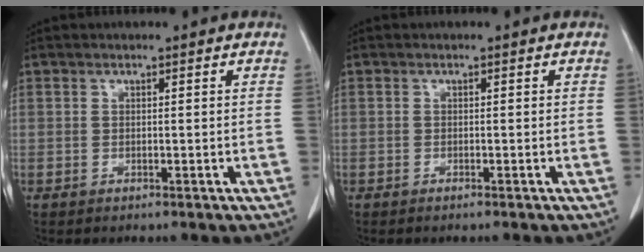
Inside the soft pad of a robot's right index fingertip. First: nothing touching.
{"total": 0.5, "force": [-0.5, 0.0, 0.3], "torque": [-0.009, -0.001, -0.007]}